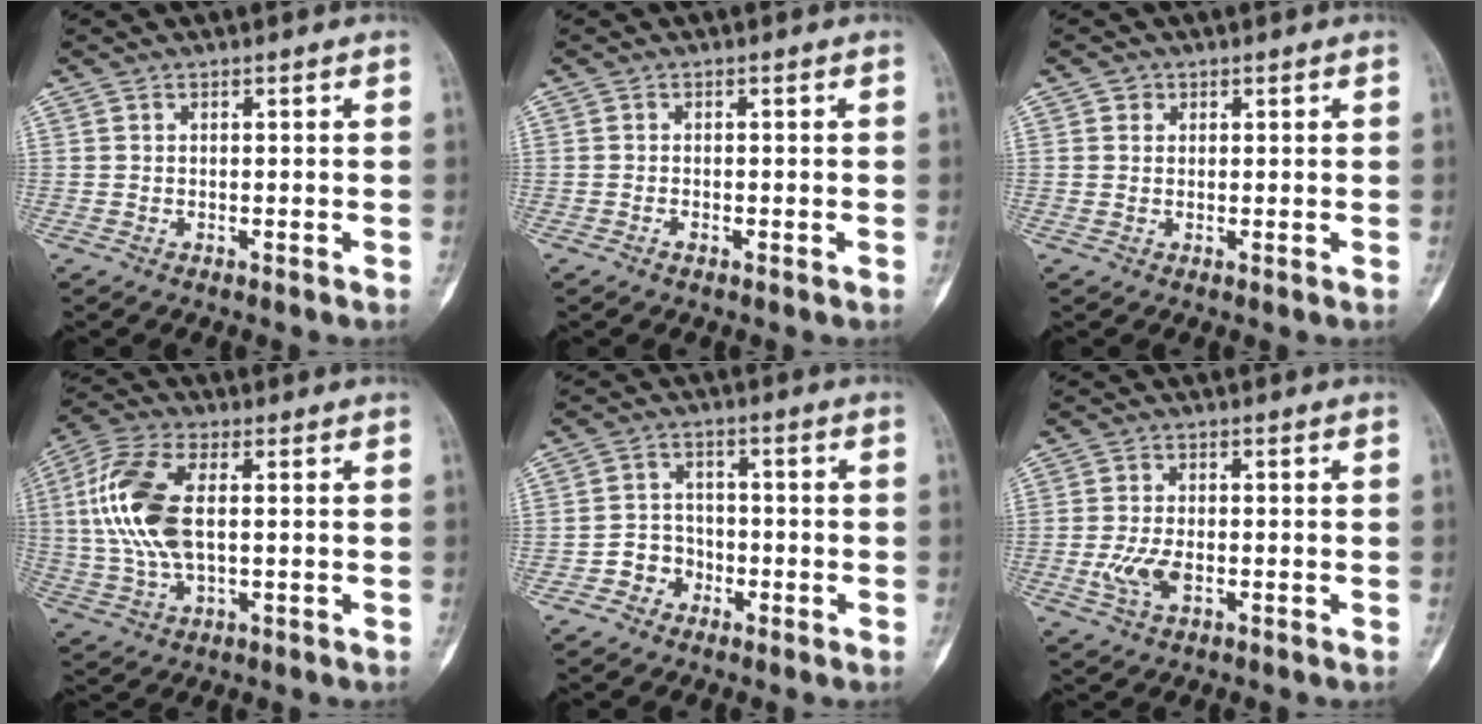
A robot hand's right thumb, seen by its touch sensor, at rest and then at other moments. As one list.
[{"total": 0.7, "force": [-0.5, 0.3, 0.4], "torque": [-0.008, 0.004, -0.010]}, {"total": 1.4, "force": [0.5, 1.3, 0.2], "torque": [0.010, 0.001, 0.003]}, {"total": 13.9, "force": [1.6, 7.0, 11.9], "torque": [-0.268, 0.011, 0.030]}, {"total": 4.8, "force": [-2.4, 4.1, 0.9], "torque": [0.018, 0.025, -0.048]}, {"total": 5.1, "force": [-1.4, 2.7, 4.1], "torque": [-0.090, 0.000, -0.026]}]